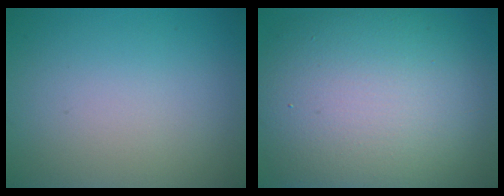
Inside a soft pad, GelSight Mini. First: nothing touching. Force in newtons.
{"total": 13.7, "press": 13.7, "slide": 0.7}